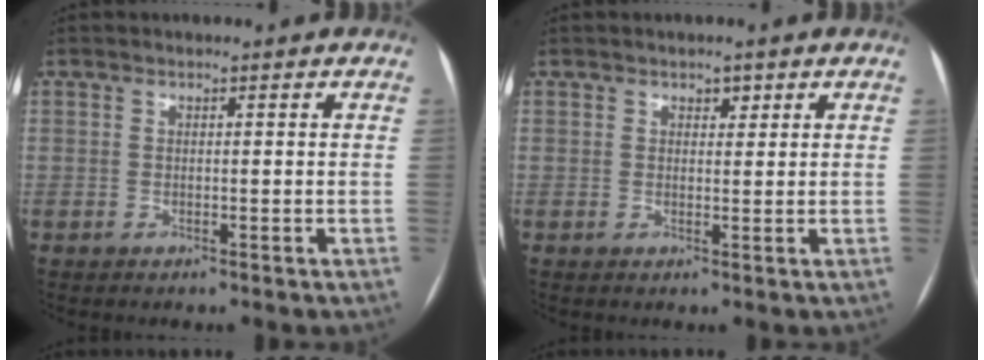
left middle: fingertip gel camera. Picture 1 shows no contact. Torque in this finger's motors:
{"motor_torque": [0.00, 0.00, 0.00, 0.00]}